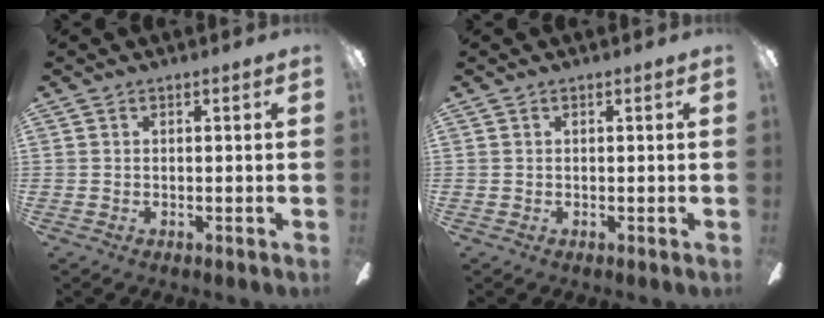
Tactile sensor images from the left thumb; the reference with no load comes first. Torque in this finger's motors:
{"motor_torque": [0.00, 0.00, 0.00, 0.00, 0.00]}